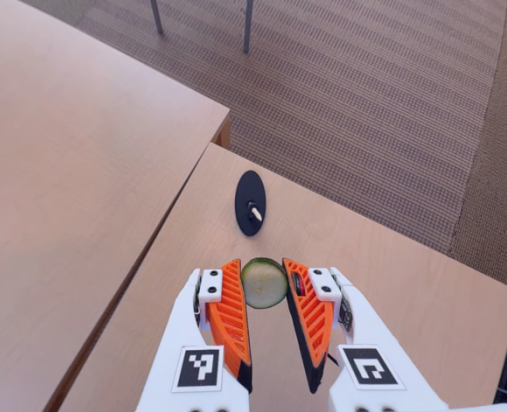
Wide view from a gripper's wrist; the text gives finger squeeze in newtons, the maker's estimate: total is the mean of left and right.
{"total": 10.2, "left": 10.4, "right": 9.9}